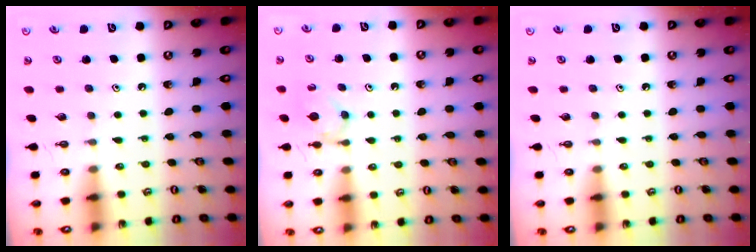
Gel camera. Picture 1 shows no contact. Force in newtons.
{"total": 3.0, "press": 2.9, "slide": 0.5}
{"total": 0.0}